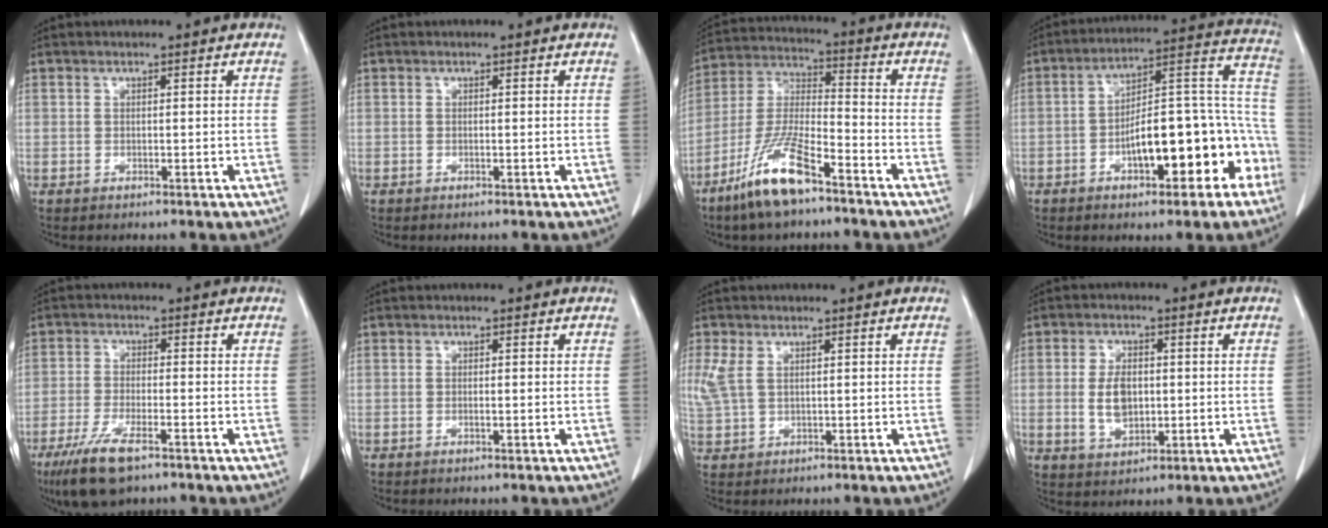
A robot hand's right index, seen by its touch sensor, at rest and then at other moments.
{"total": 0.0}
{"total": 12.1, "force": [-8.0, 2.3, 8.8], "torque": [-0.192, -0.017, -0.156]}
{"total": 16.9, "force": [-6.3, 5.7, 14.6], "torque": [-0.188, 0.048, -0.083]}
{"total": 8.0, "force": [-5.2, 1.9, 5.8], "torque": [-0.117, -0.017, -0.089]}
{"total": 0.6, "force": [-0.1, 0.1, 0.6], "torque": [-0.013, 0.000, -0.002]}
{"total": 3.5, "force": [1.3, 2.0, 2.6], "torque": [-0.086, 0.014, 0.035]}
{"total": 5.7, "force": [-0.1, 3.4, 4.6], "torque": [-0.096, 0.003, 0.006]}